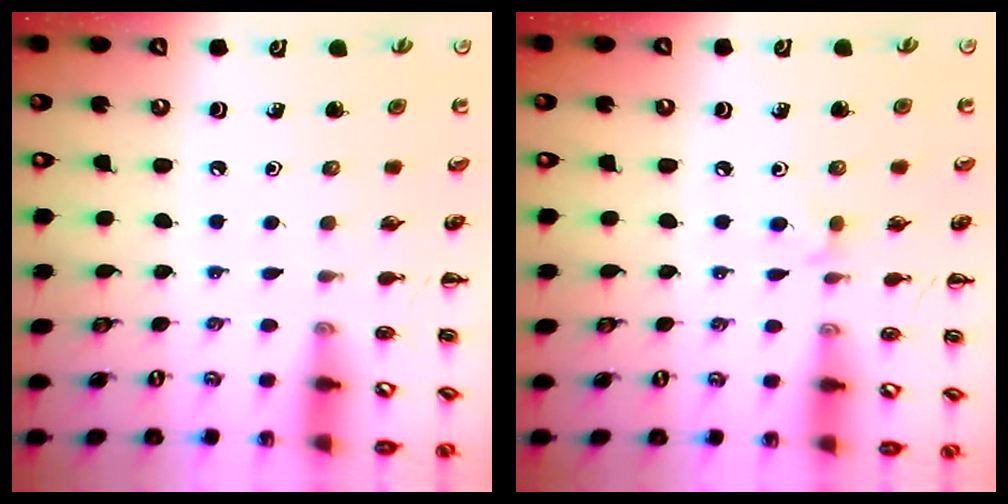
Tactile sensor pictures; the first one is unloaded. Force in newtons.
{"total": 4.5, "press": 4.2, "slide": 1.4}